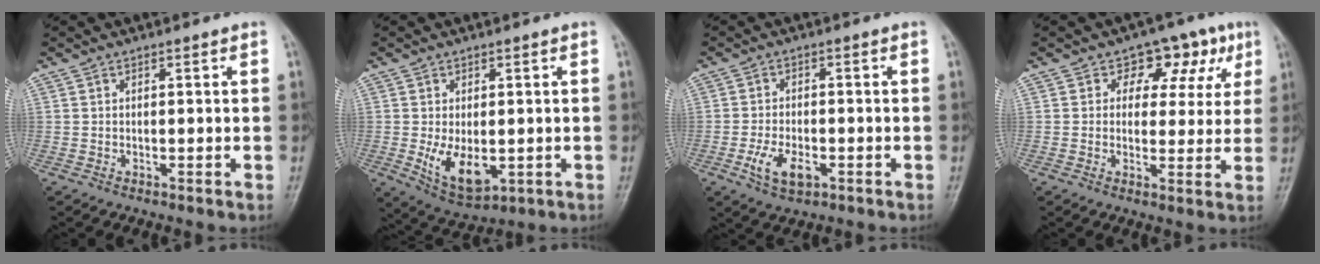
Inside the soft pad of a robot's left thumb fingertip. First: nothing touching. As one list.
[{"total": 8.3, "force": [-1.2, 4.8, 6.7], "torque": [-0.104, -0.016, -0.004]}, {"total": 5.9, "force": [-2.3, 3.2, 4.4], "torque": [-0.083, 0.004, -0.040]}, {"total": 9.2, "force": [3.9, 6.6, 5.0], "torque": [-0.006, -0.003, 0.044]}]